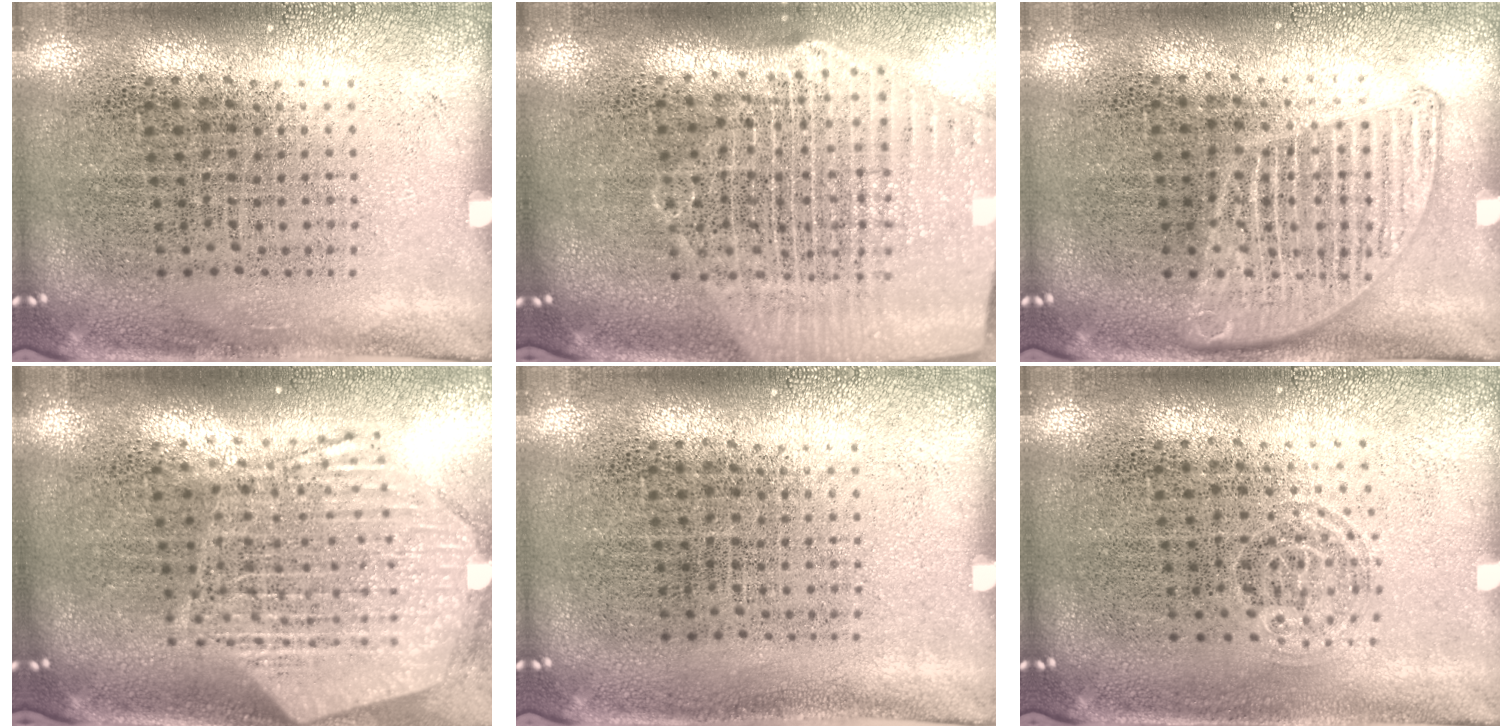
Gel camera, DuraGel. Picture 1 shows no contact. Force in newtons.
{"total": 2.8, "press": 2.3, "slide": 1.5}
{"total": 1.3, "press": 1.3, "slide": 0.2}
{"total": 3.0, "press": 2.4, "slide": 1.8}
{"total": 0.0}
{"total": 0.8, "press": 0.5, "slide": 0.5}